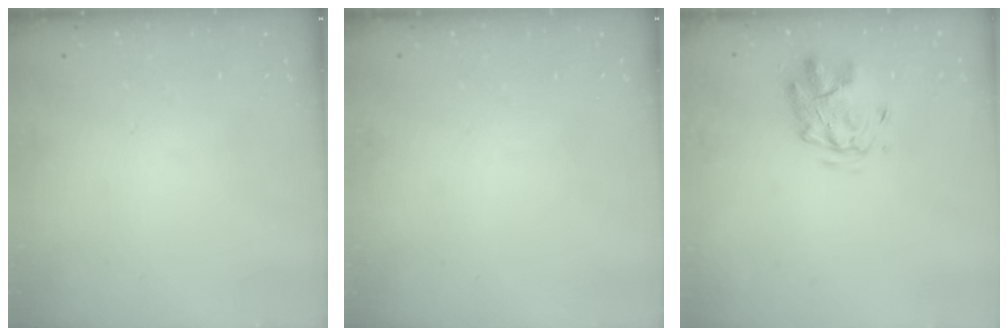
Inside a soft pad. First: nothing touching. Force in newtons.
{"total": 0.0}
{"total": 2.9, "press": 2.5, "slide": 1.5}